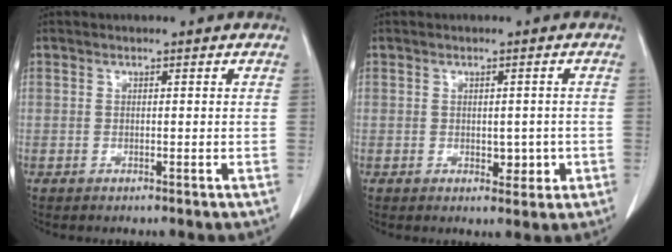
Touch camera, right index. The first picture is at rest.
{"total": 2.9, "force": [-0.6, 1.7, 2.3], "torque": [-0.023, 0.000, 0.000]}